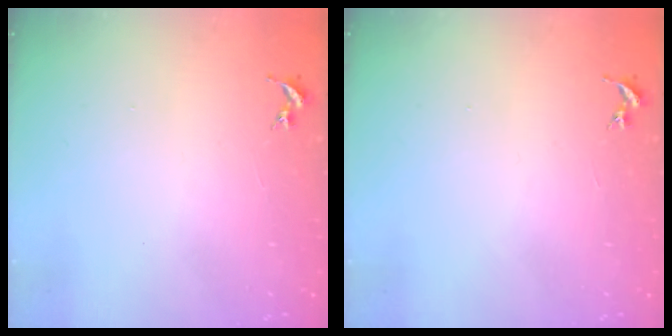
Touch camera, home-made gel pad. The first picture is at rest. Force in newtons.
{"total": 0.0}